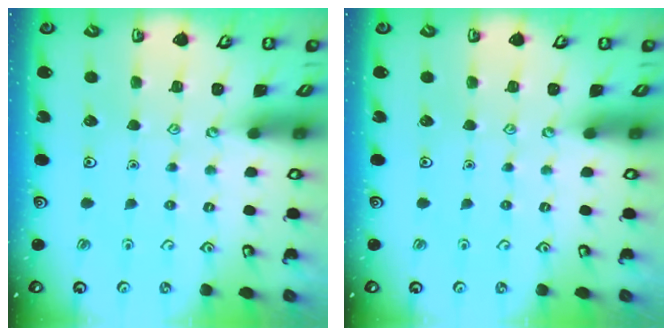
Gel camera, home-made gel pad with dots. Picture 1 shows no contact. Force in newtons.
{"total": 0.0}